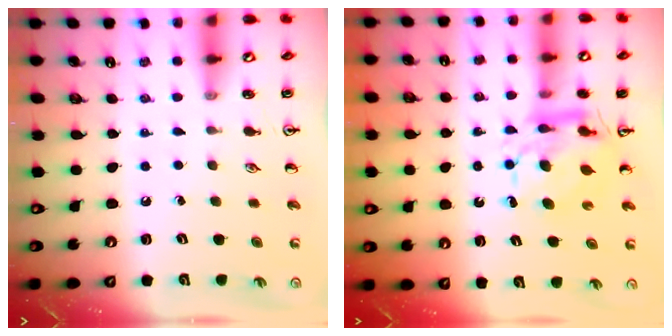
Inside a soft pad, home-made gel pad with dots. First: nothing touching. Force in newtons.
{"total": 8.4, "press": 8.4, "slide": 0.9}